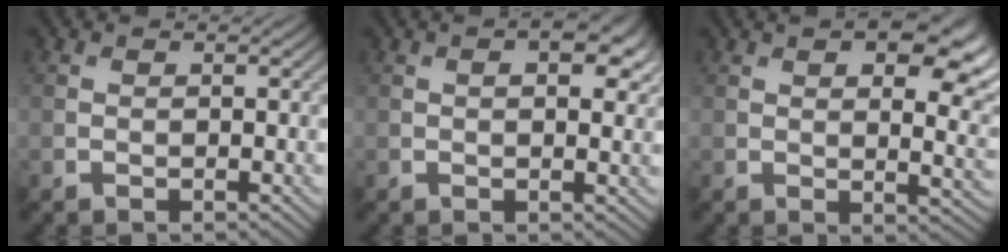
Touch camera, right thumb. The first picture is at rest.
{"total": 4.6, "force": [1.5, 2.1, 3.8], "torque": [-0.058, 0.001, 0.022]}
{"total": 12.2, "force": [5.1, 5.0, 9.8], "torque": [-0.146, 0.006, 0.068]}